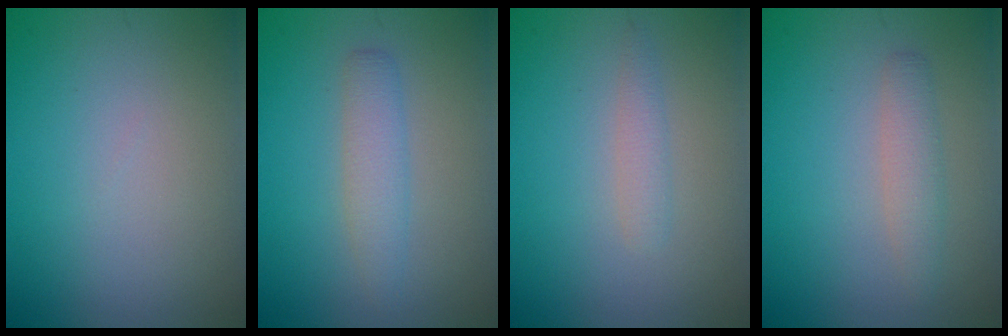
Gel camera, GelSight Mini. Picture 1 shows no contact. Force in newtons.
{"total": 2.4, "press": 2.4, "slide": 0.1}
{"total": 1.4, "press": 1.4, "slide": 0.1}
{"total": 1.9, "press": 1.9, "slide": 0.1}